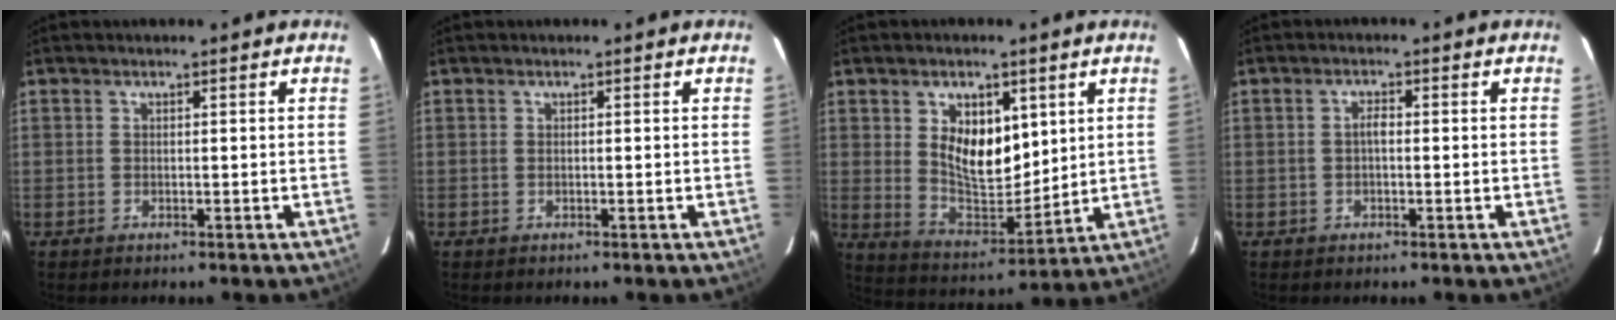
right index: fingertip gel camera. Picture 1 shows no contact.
{"total": 0.0}
{"total": 11.8, "force": [3.8, 7.0, 8.7], "torque": [-0.150, -0.004, 0.083]}
{"total": 1.5, "force": [-0.2, 0.7, 1.3], "torque": [-0.024, 0.008, -0.007]}